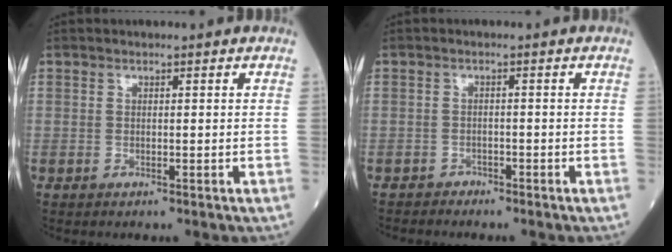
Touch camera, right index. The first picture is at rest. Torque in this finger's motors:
{"motor_torque": [-0.18, -0.17, -0.03, -0.01]}